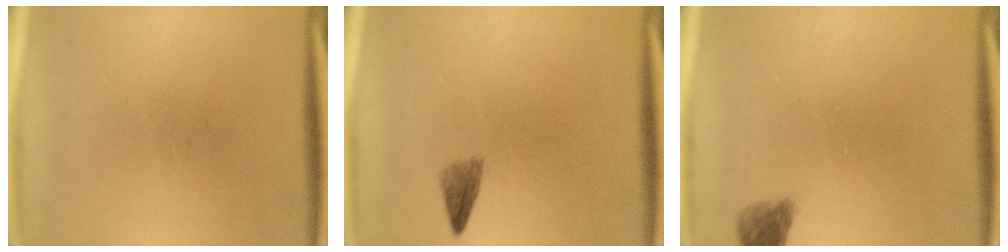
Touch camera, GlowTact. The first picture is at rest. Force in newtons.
{"total": 1.7}
{"total": 2.4}